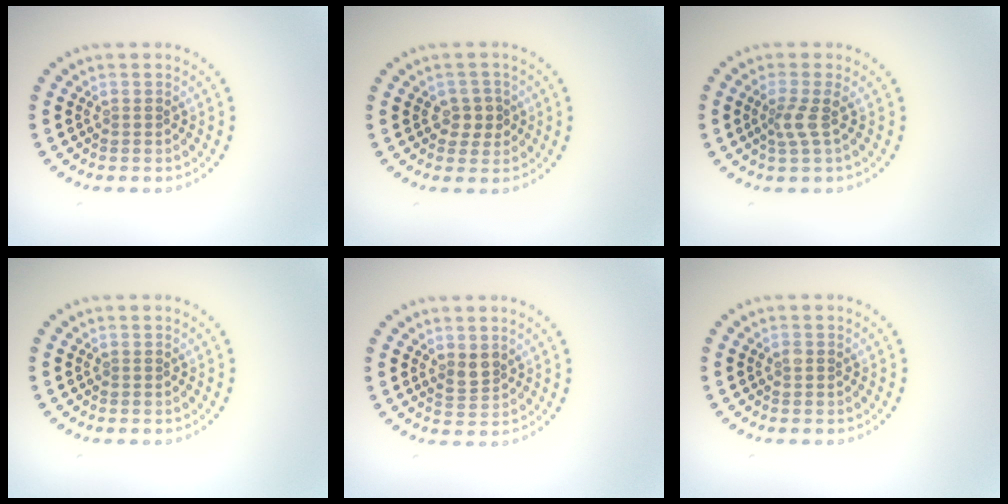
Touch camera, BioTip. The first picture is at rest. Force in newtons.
{"total": 2.2, "press": 2.1, "slide": 0.8}
{"total": 1.9, "press": 1.4, "slide": 1.3}
{"total": 0.0}
{"total": 1.7, "press": 1.5, "slide": 0.9}
{"total": 0.6, "press": 0.6, "slide": 0.1}